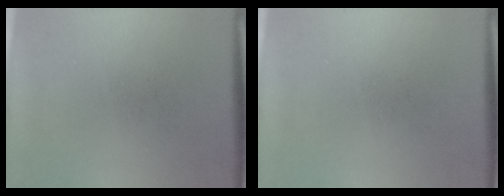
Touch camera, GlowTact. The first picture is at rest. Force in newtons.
{"total": 0.0}